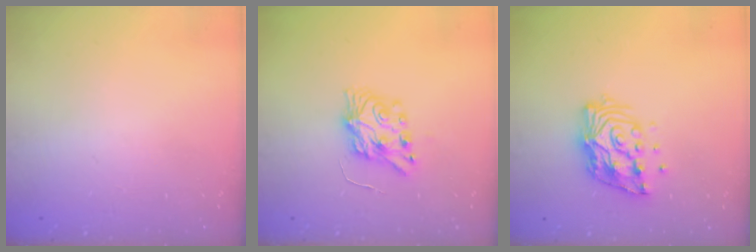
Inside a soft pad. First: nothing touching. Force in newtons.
{"total": 7.7, "press": 7.7, "slide": 0.8}
{"total": 13.0, "press": 12.9, "slide": 1.1}